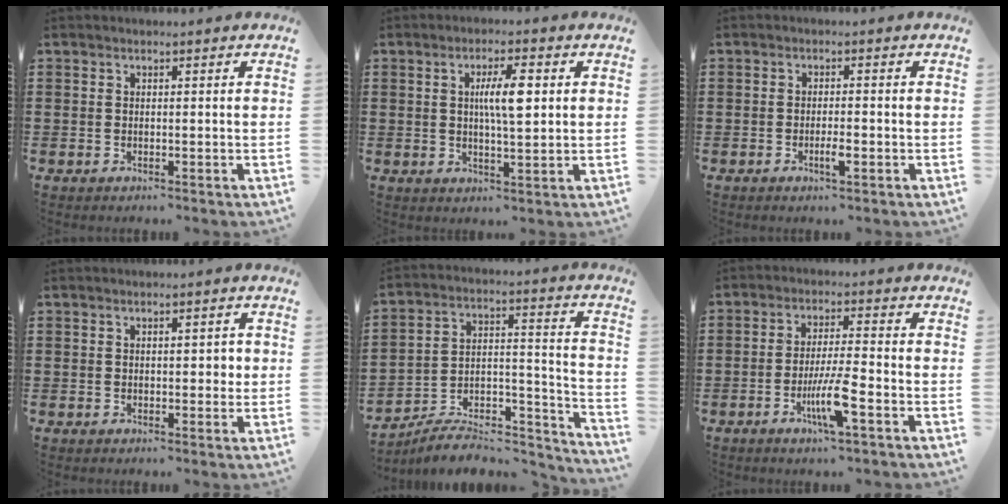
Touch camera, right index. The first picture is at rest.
{"total": 6.1, "force": [1.2, 1.6, 5.8], "torque": [-0.113, 0.010, 0.017]}
{"total": 2.5, "force": [-1.1, 0.5, 2.2], "torque": [-0.038, 0.001, -0.019]}
{"total": 2.5, "force": [0.3, 1.2, 2.2], "torque": [-0.034, 0.005, 0.002]}
{"total": 7.1, "force": [-6.3, 2.2, 2.3], "torque": [-0.026, 0.014, -0.119]}
{"total": 7.0, "force": [-3.0, 0.6, 6.2], "torque": [-0.120, -0.014, -0.055]}